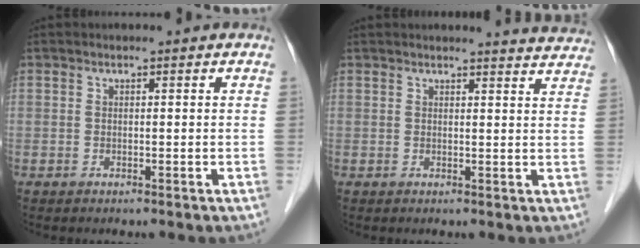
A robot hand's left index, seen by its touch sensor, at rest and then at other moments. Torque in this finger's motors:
{"motor_torque": [0.87, -0.74, 0.30, 0.04]}